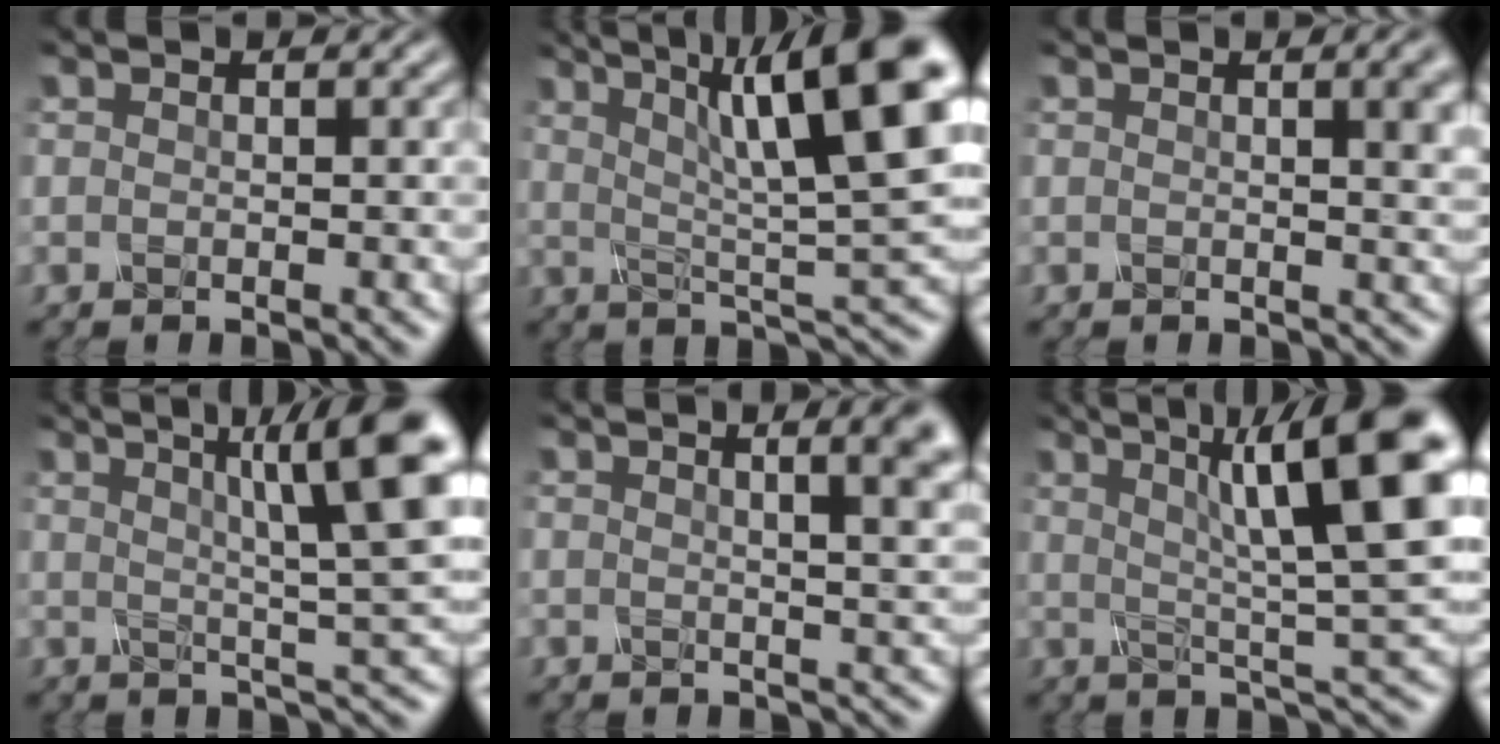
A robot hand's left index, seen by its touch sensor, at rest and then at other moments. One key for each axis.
{"total": 11.8, "fx": 4.2, "fy": 2.1, "fz": 10.8, "tx": -0.153, "ty": 0.017, "tz": 0.071}
{"total": 4.6, "fx": 0.7, "fy": 1.9, "fz": 4.1, "tx": -0.019, "ty": 0.017, "tz": 0.005}
{"total": 9.4, "fx": 2.9, "fy": 1.2, "fz": 8.8, "tx": -0.104, "ty": 0.022, "tz": 0.046}
{"total": 8.1, "fx": 2.8, "fy": 3.3, "fz": 6.9, "tx": -0.034, "ty": 0.053, "tz": 0.011}
{"total": 11.7, "fx": 3.2, "fy": 1.8, "fz": 11.1, "tx": -0.148, "ty": 0.019, "tz": 0.054}